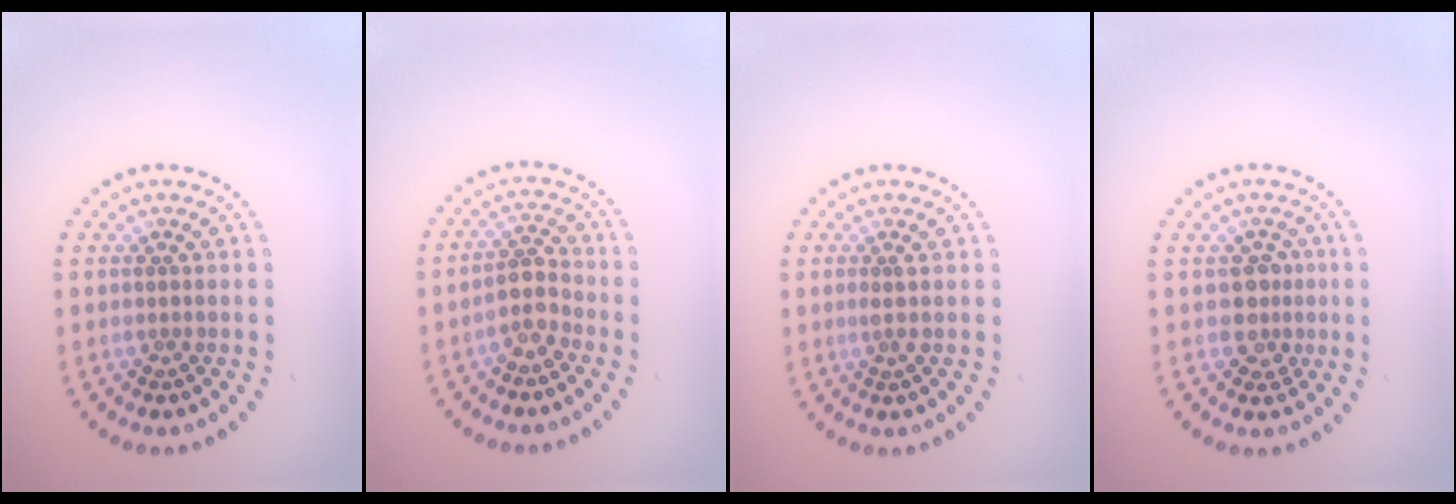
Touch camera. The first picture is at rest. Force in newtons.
{"total": 2.5, "press": 2.1, "slide": 1.4}
{"total": 0.7, "press": 0.4, "slide": 0.6}
{"total": 2.4, "press": 2.1, "slide": 1.2}